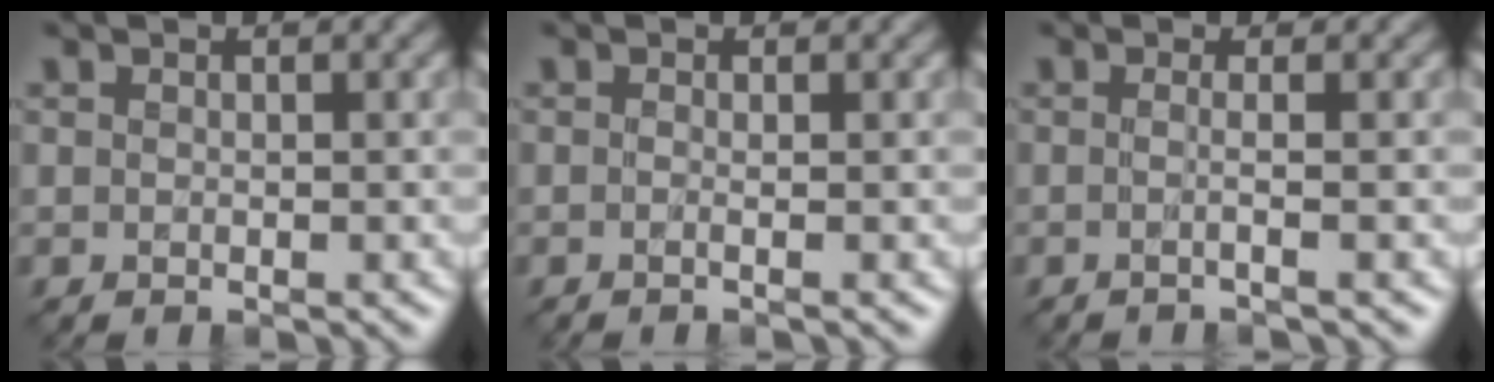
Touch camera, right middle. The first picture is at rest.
{"total": 1.5, "force": [-0.1, 0.6, 1.4], "torque": [-0.010, -0.010, -0.017]}
{"total": 2.3, "force": [-0.1, 0.8, 2.1], "torque": [-0.021, -0.009, -0.035]}